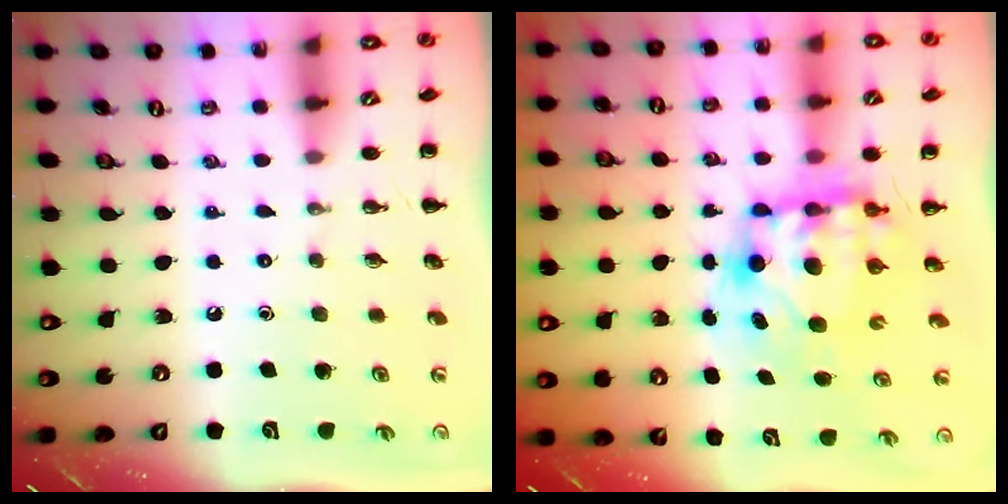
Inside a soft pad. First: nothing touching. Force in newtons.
{"total": 10.0, "press": 9.8, "slide": 2.4}